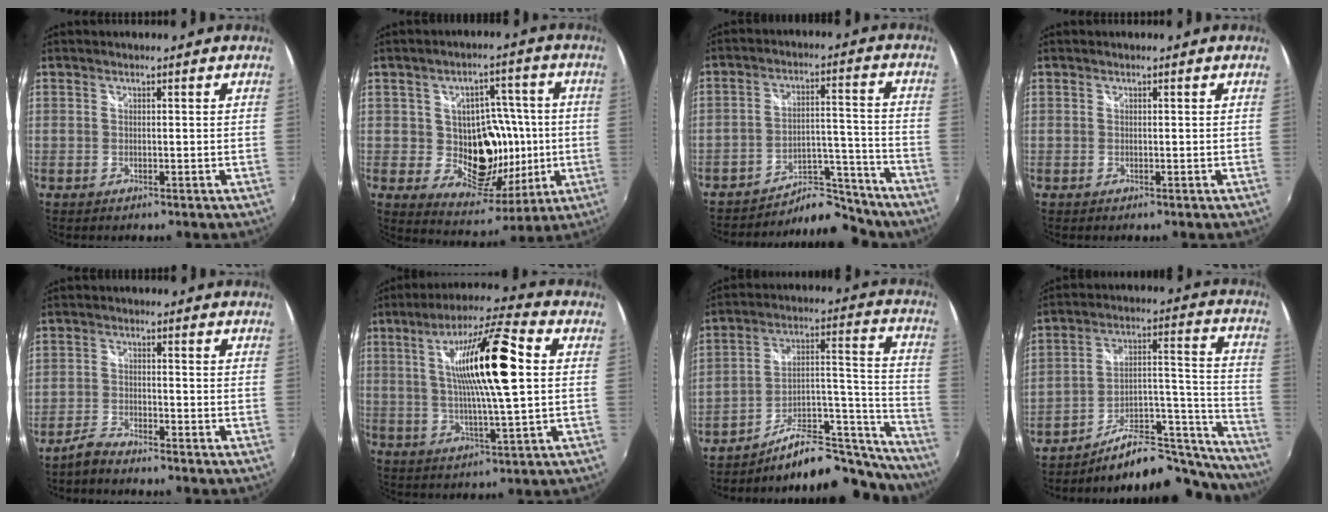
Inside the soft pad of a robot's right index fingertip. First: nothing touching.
{"total": 13.4, "force": [-0.6, 11.0, 7.6], "torque": [-0.132, 0.008, 0.009]}
{"total": 11.7, "force": [-11.0, 3.4, 2.0], "torque": [-0.023, 0.042, -0.157]}
{"total": 0.0}
{"total": 3.5, "force": [-3.3, 0.6, 0.9], "torque": [-0.034, -0.004, -0.068]}
{"total": 16.8, "force": [3.0, 2.2, 16.4], "torque": [-0.293, 0.012, 0.049]}
{"total": 22.0, "force": [-19.4, 5.8, 8.5], "torque": [-0.079, 0.047, -0.274]}
{"total": 22.3, "force": [-19.6, 6.2, 8.5], "torque": [-0.079, 0.045, -0.274]}